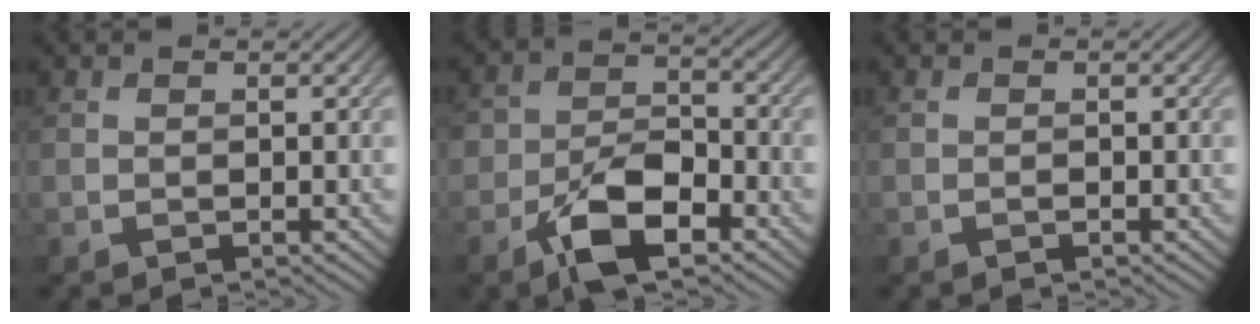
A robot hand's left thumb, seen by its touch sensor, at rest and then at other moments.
{"total": 8.4, "force": [-4.6, 4.5, 5.4], "torque": [-0.092, 0.003, -0.095]}
{"total": 0.6, "force": [-0.4, 0.1, 0.4], "torque": [-0.007, 0.000, -0.006]}